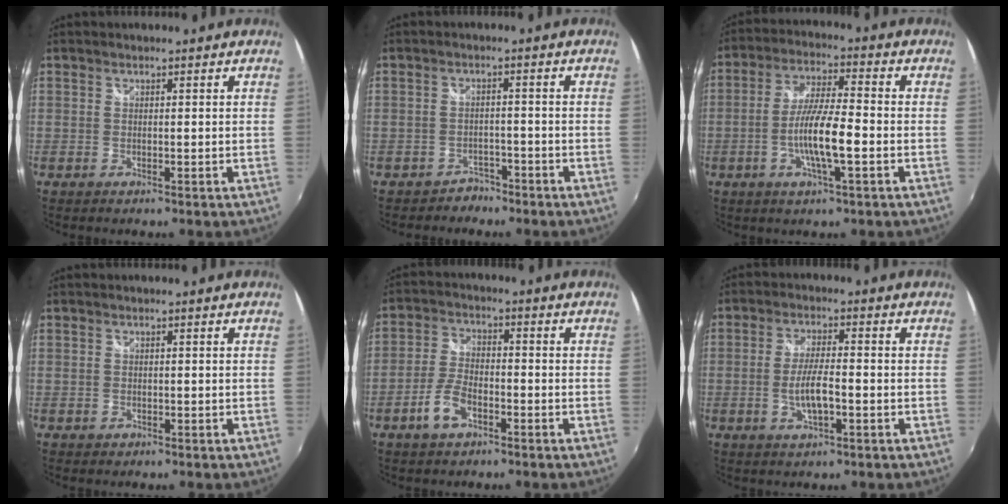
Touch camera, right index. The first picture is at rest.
{"total": 3.7, "force": [-3.0, 2.1, -0.1], "torque": [-0.003, 0.008, -0.048]}
{"total": 9.5, "force": [-2.8, 1.3, 9.0], "torque": [-0.175, -0.002, -0.052]}
{"total": 1.1, "force": [-0.5, 0.9, 0.3], "torque": [-0.004, -0.002, -0.006]}
{"total": 6.4, "force": [-3.5, 3.1, 4.4], "torque": [-0.097, 0.005, -0.063]}
{"total": 6.0, "force": [-1.7, 1.5, 5.5], "torque": [-0.107, -0.003, -0.029]}